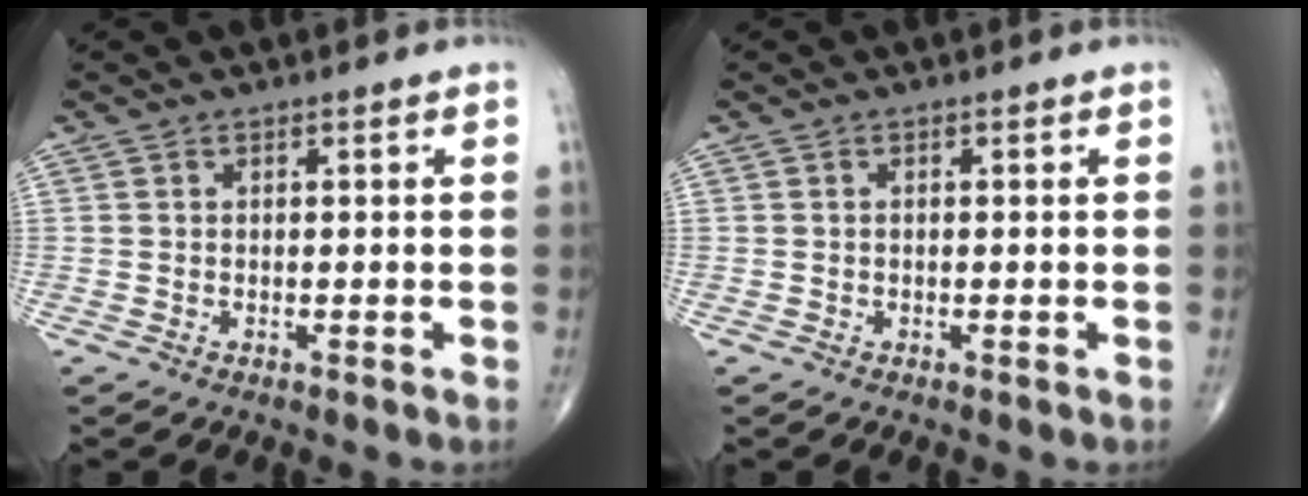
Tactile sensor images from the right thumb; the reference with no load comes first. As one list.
[{"total": 0.0}]